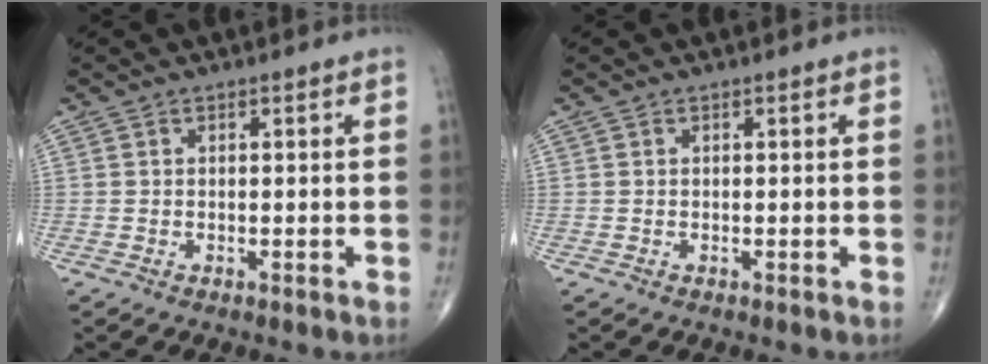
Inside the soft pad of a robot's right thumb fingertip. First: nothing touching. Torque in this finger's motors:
{"motor_torque": [0.01, 0.01, 0.00, 0.00, 0.00]}